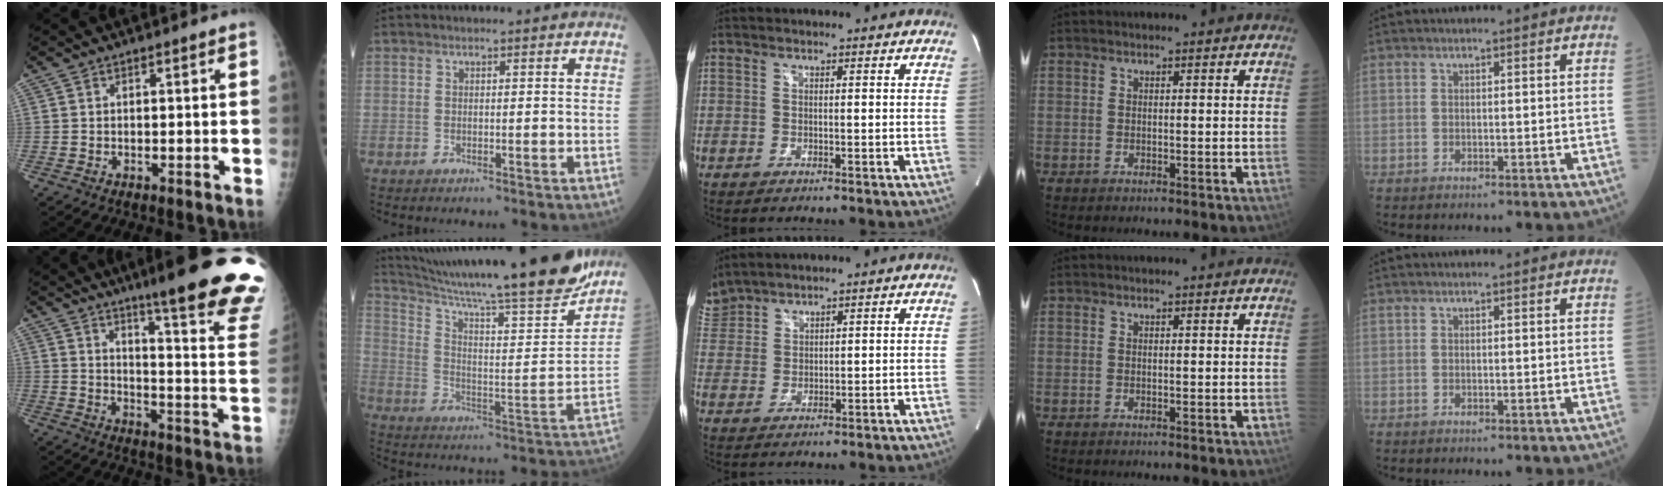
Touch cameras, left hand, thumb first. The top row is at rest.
{"thumb": {"total": 25.7, "force": [19.0, 2.1, 17.2], "torque": [-0.193, -0.124, 0.247]}, "index": {"total": 25.6, "force": [21.9, 0.4, 13.3], "torque": [-0.223, -0.053, 0.318]}, "middle": {"total": 5.0, "force": [4.8, 1.1, 0.5], "torque": [-0.020, 0.022, 0.102]}}